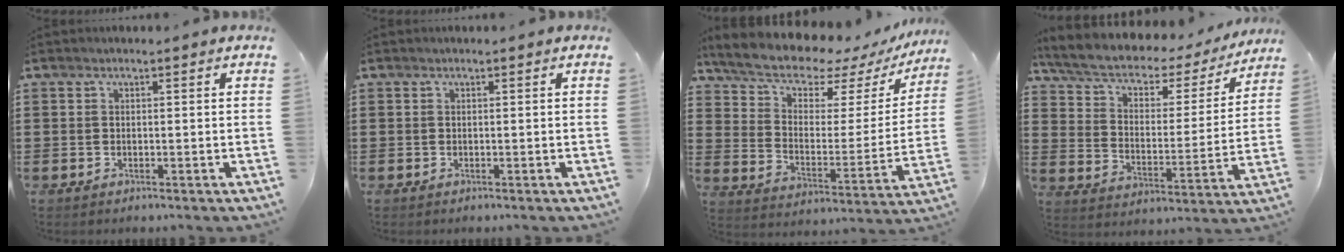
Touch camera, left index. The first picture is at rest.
{"total": 0.0}
{"total": 9.2, "force": [7.9, 2.7, 3.8], "torque": [-0.099, -0.055, 0.134]}
{"total": 5.5, "force": [3.7, 2.6, 3.2], "torque": [-0.079, -0.026, 0.060]}